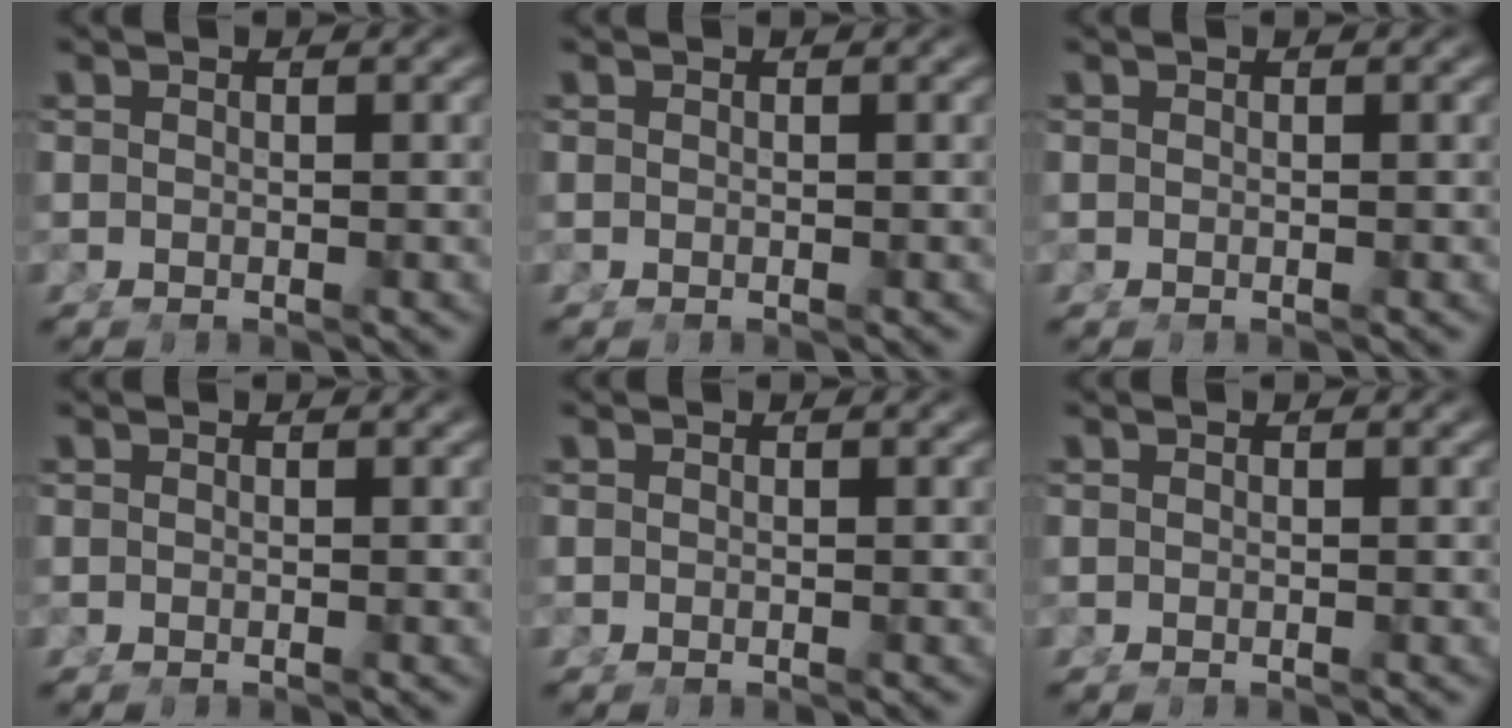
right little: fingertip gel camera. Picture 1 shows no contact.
{"total": 0.0}
{"total": 0.0}
{"total": 0.0}
{"total": 0.0}
{"total": 0.0}